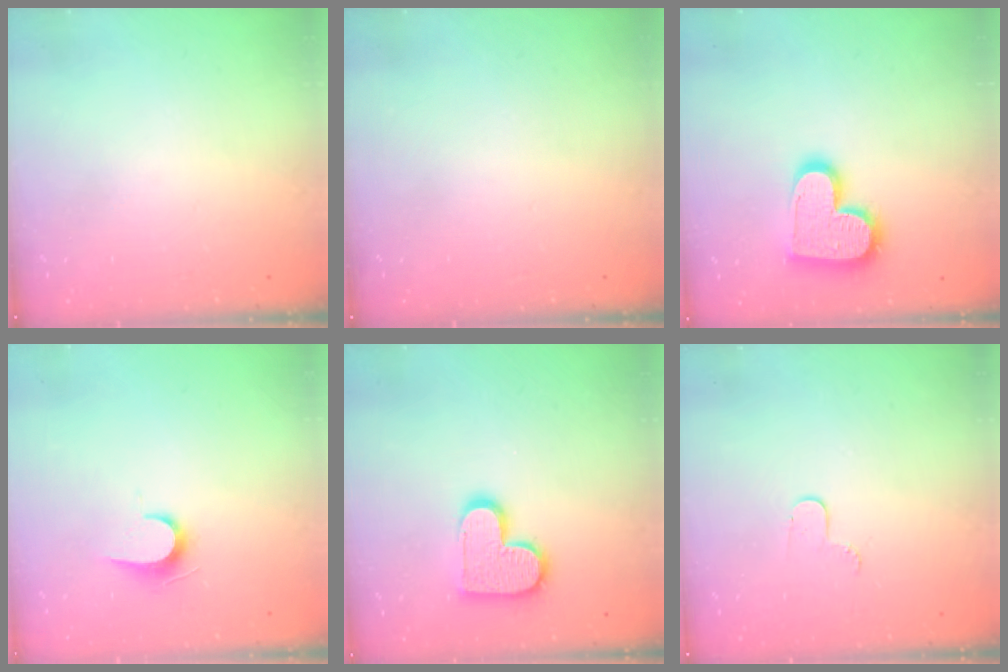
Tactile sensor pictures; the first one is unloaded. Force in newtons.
{"total": 0.0}
{"total": 16.0, "press": 16.0, "slide": 1.0}
{"total": 6.1, "press": 6.0, "slide": 0.6}
{"total": 13.5, "press": 13.5, "slide": 0.8}
{"total": 3.5, "press": 3.5, "slide": 0.4}